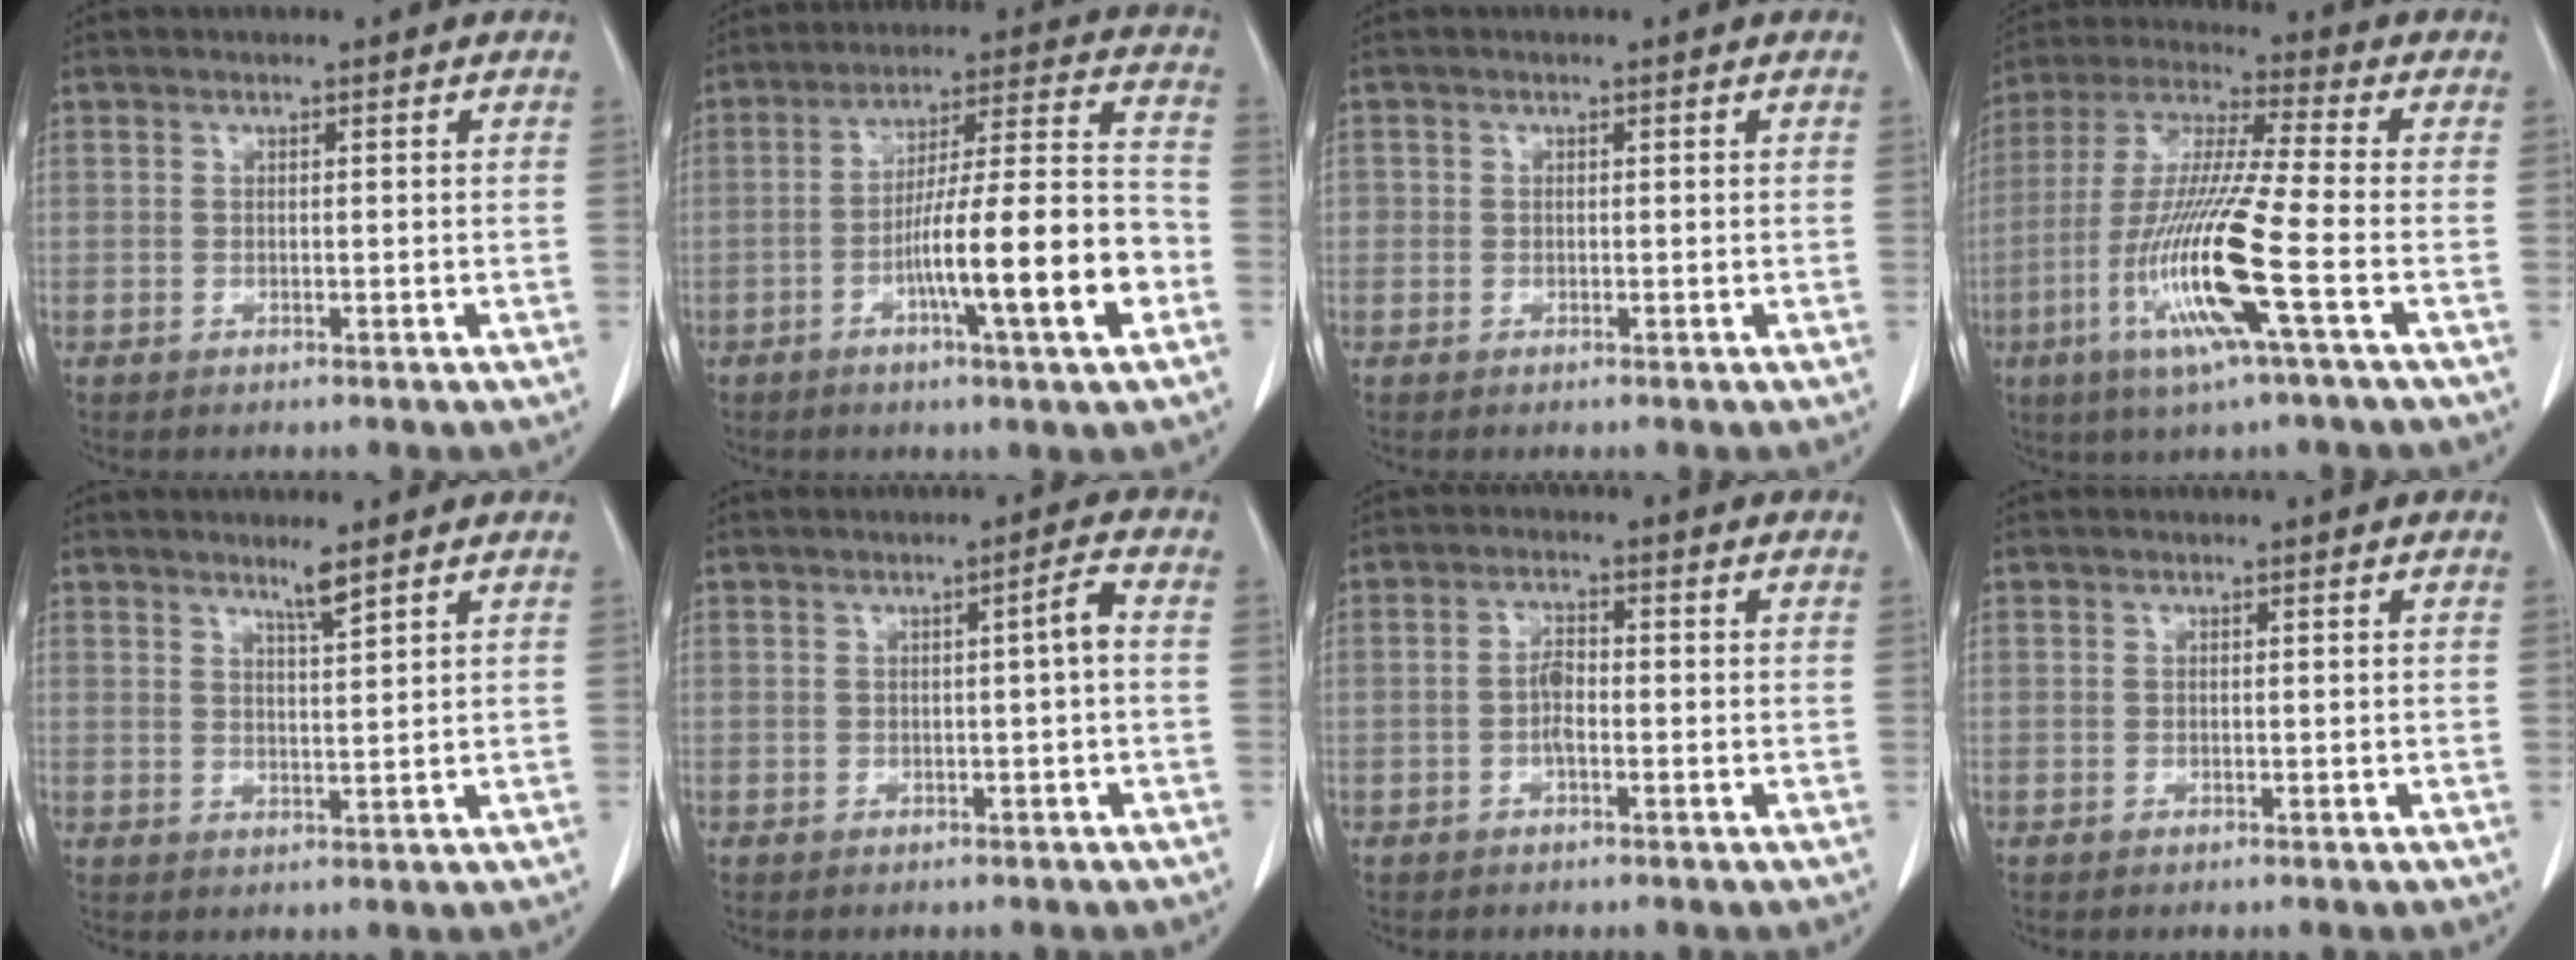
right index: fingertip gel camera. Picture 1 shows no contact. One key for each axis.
{"total": 16.1, "fx": -5.6, "fy": 0.5, "fz": 15.1, "tx": -0.244, "ty": 0.006, "tz": -0.087}
{"total": 0.6, "fx": 0.0, "fy": 0.6, "fz": 0.1, "tx": 0.007, "ty": 0.004, "tz": -0.003}
{"total": 15.5, "fx": -5.1, "fy": -0.5, "fz": 14.6, "tx": -0.302, "ty": -0.019, "tz": -0.105}
{"total": 2.7, "fx": 2.2, "fy": -0.5, "fz": 1.5, "tx": -0.031, "ty": -0.008, "tz": 0.041}
{"total": 2.3, "fx": 0.0, "fy": -0.2, "fz": 2.3, "tx": -0.033, "ty": 0.005, "tz": 0.001}
{"total": 2.6, "fx": -0.7, "fy": 0.9, "fz": 2.3, "tx": -0.043, "ty": 0.004, "tz": -0.015}
{"total": 0.0}